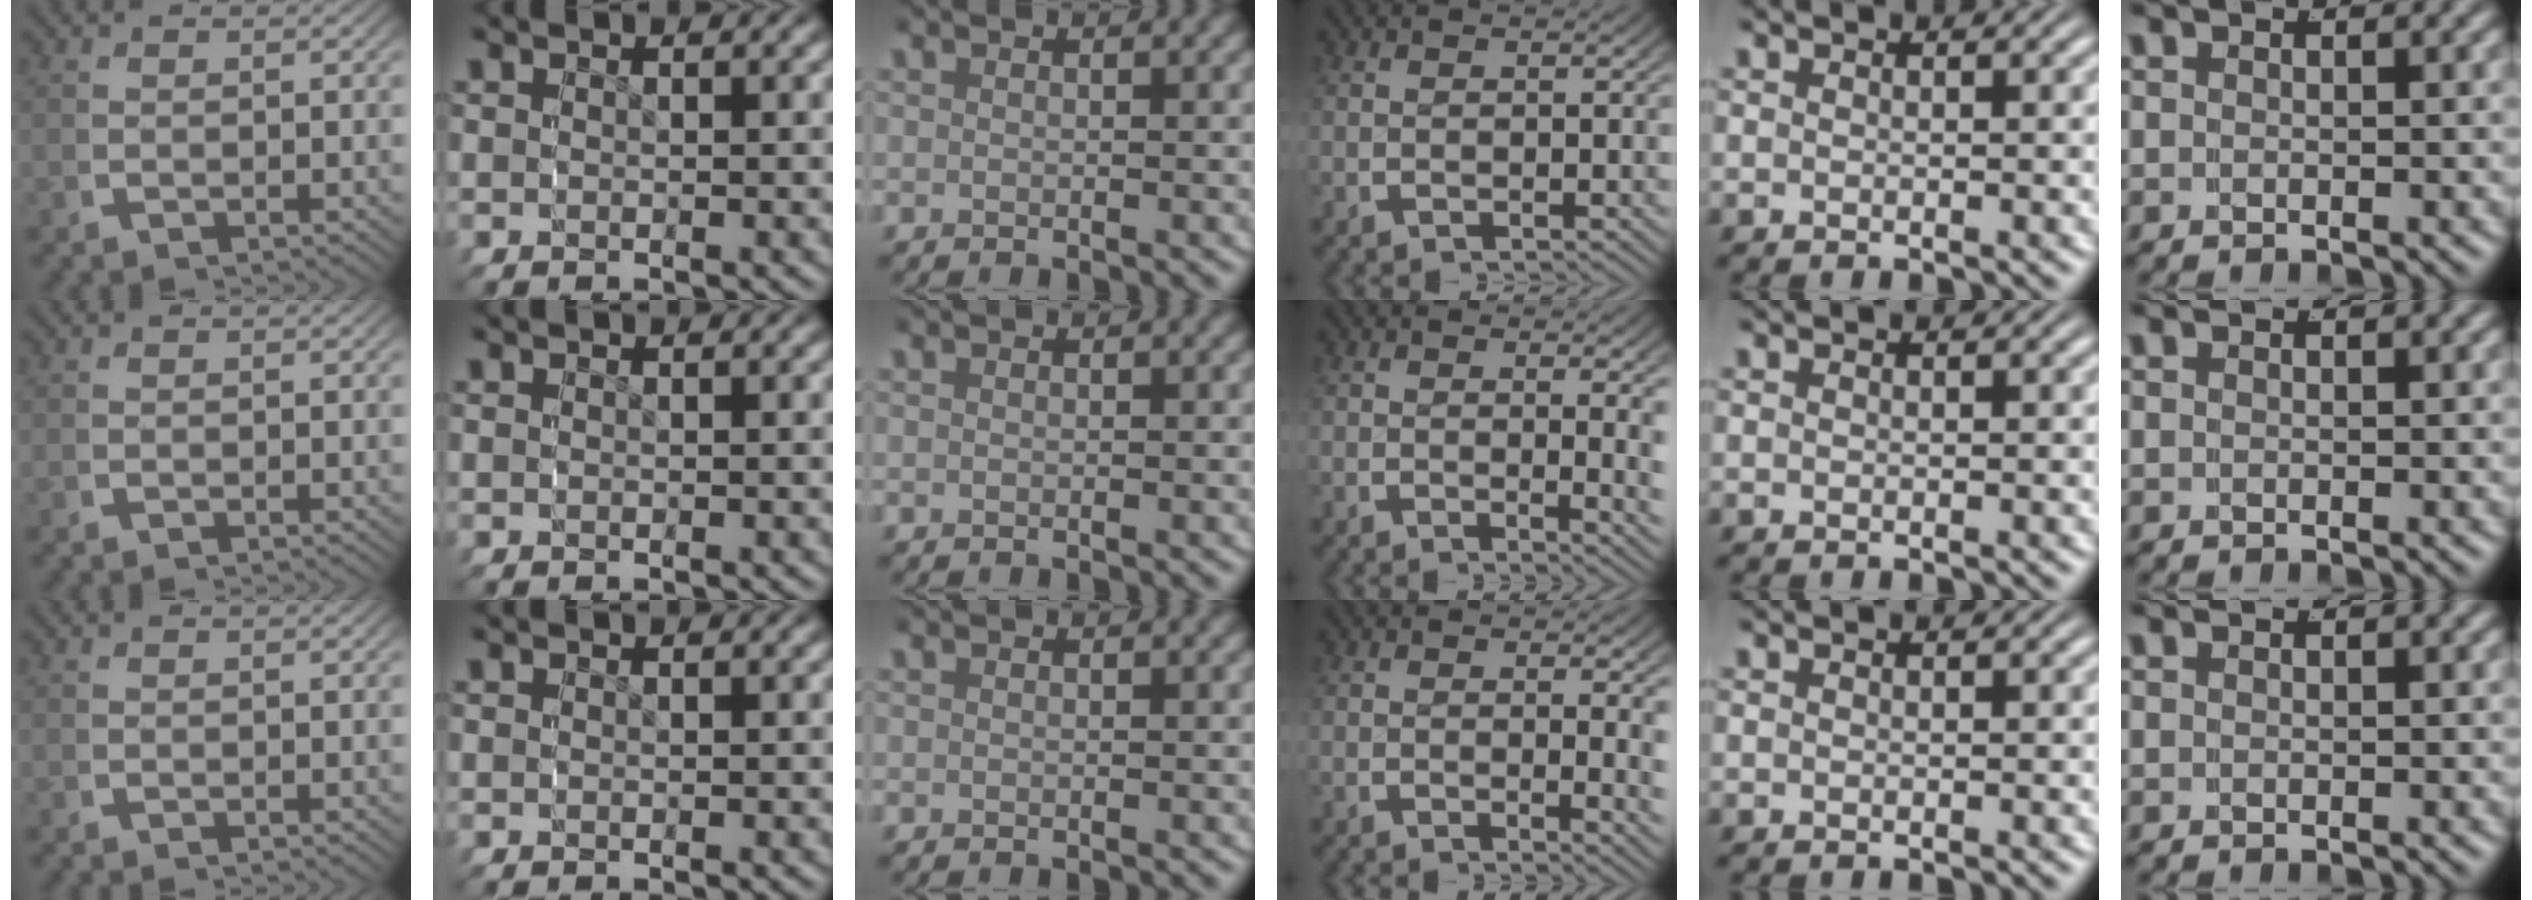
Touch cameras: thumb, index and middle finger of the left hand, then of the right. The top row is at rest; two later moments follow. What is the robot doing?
{"motion": "grasp_and_lifting", "object": "dispenser bottle"}